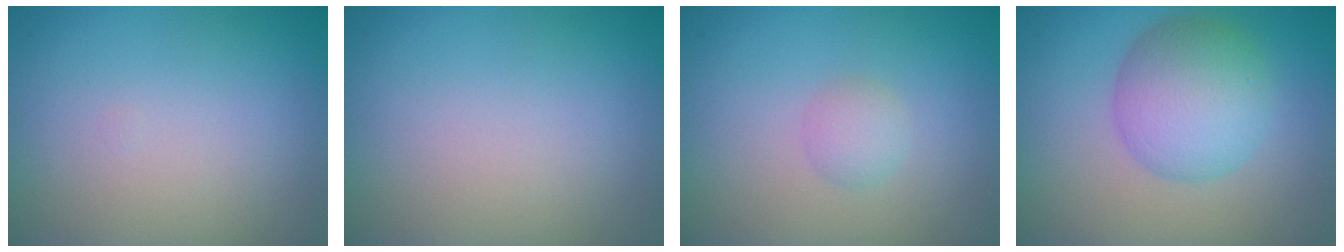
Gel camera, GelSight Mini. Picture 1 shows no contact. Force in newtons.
{"total": 0.0}
{"total": 1.5, "press": 1.5, "slide": 0.1}
{"total": 6.1, "press": 6.1, "slide": 0.2}